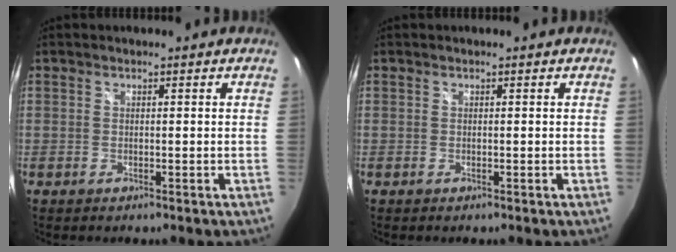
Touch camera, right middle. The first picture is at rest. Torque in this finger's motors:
{"motor_torque": [0.00, -0.02, -0.01, 0.00]}